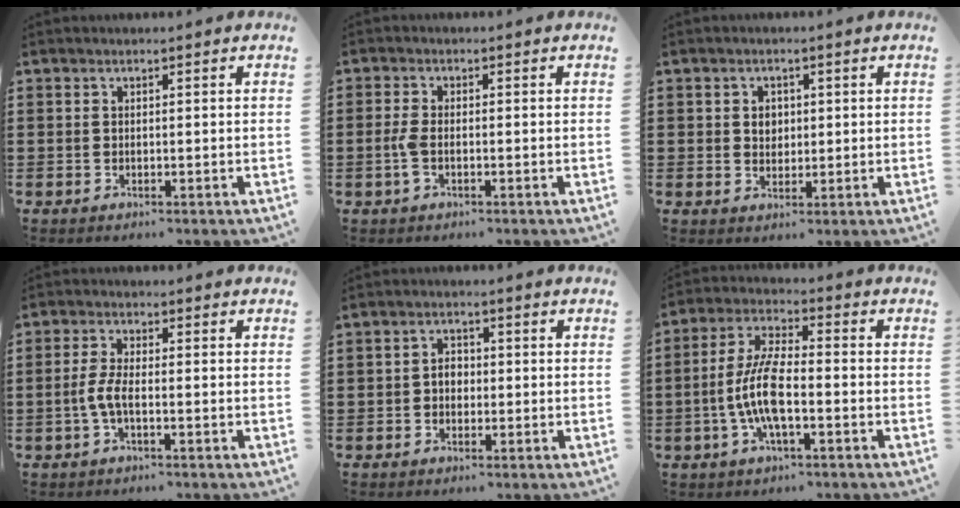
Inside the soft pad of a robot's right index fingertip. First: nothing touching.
{"total": 2.8, "force": [-0.7, 1.1, 2.5], "torque": [-0.060, -0.004, -0.017]}
{"total": 2.2, "force": [0.4, 1.8, 1.2], "torque": [-0.029, 0.010, 0.006]}
{"total": 3.7, "force": [-1.2, 1.0, 3.3], "torque": [-0.087, -0.007, -0.029]}
{"total": 2.2, "force": [-0.4, 1.6, 1.5], "torque": [-0.030, 0.005, -0.009]}
{"total": 8.5, "force": [-2.1, 2.7, 7.8], "torque": [-0.189, -0.015, -0.048]}